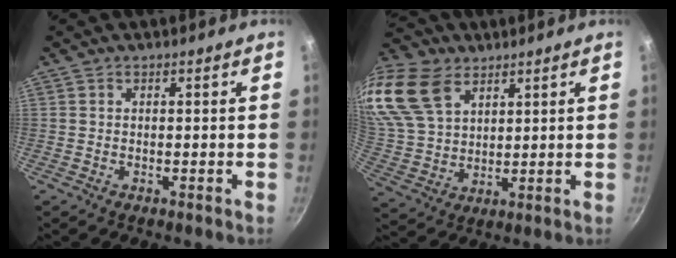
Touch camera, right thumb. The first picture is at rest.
{"total": 16.7, "force": [8.8, 10.8, 9.1], "torque": [-0.187, -0.009, 0.179]}